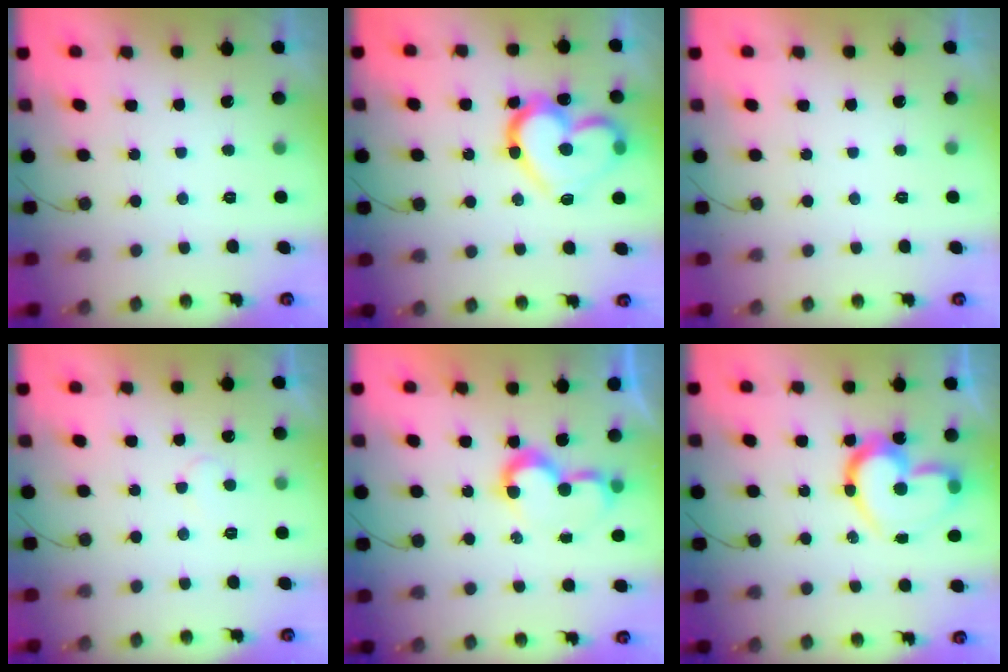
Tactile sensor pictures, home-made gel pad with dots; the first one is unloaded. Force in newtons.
{"total": 18.5, "press": 18.3, "slide": 2.3}
{"total": 0.0}
{"total": 4.3, "press": 4.3, "slide": 0.2}
{"total": 7.5, "press": 7.4, "slide": 0.9}
{"total": 18.1, "press": 18.1, "slide": 1.3}